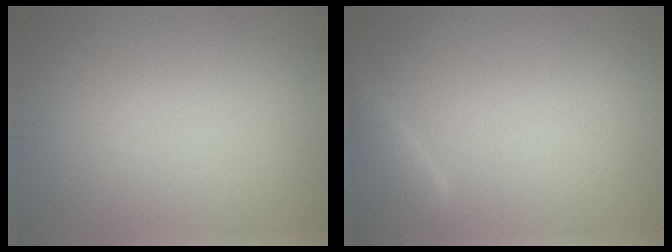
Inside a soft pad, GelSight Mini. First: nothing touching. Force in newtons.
{"total": 2.6, "press": 2.5, "slide": 0.3}